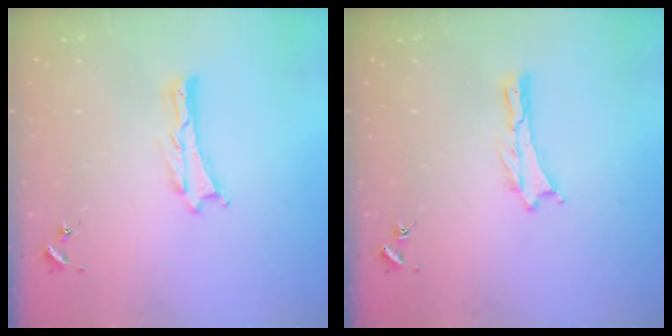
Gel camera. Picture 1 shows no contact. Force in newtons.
{"total": 0.0}